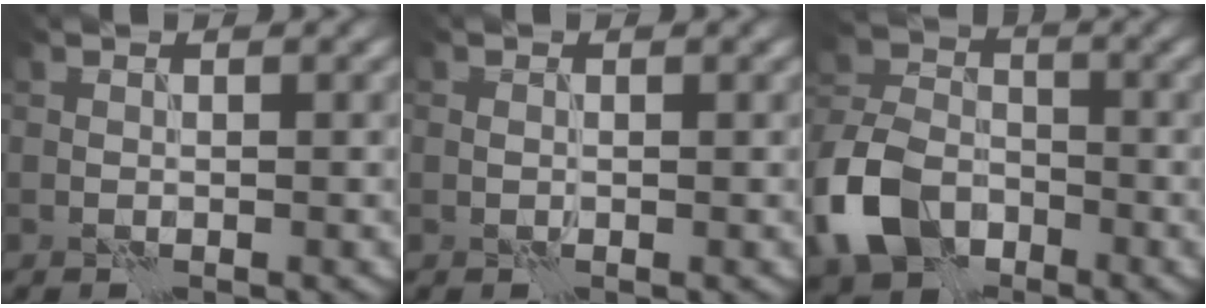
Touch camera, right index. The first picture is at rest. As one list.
[{"total": 0.7, "force": [0.1, 0.5, 0.5], "torque": [-0.008, -0.001, 0.001]}, {"total": 8.1, "force": [-3.9, 5.7, 4.2], "torque": [-0.092, 0.000, -0.091]}]